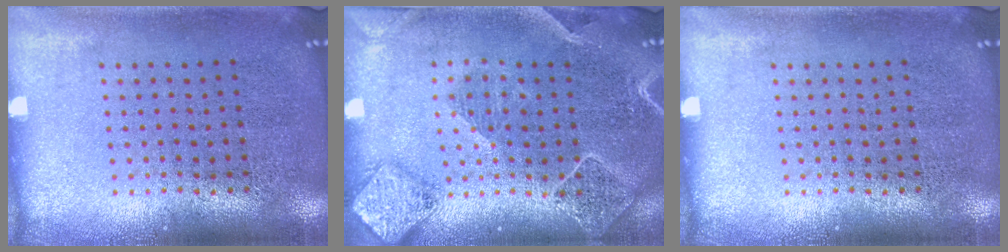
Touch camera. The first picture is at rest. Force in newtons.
{"total": 2.3, "press": 2.1, "slide": 0.9}
{"total": 0.0}